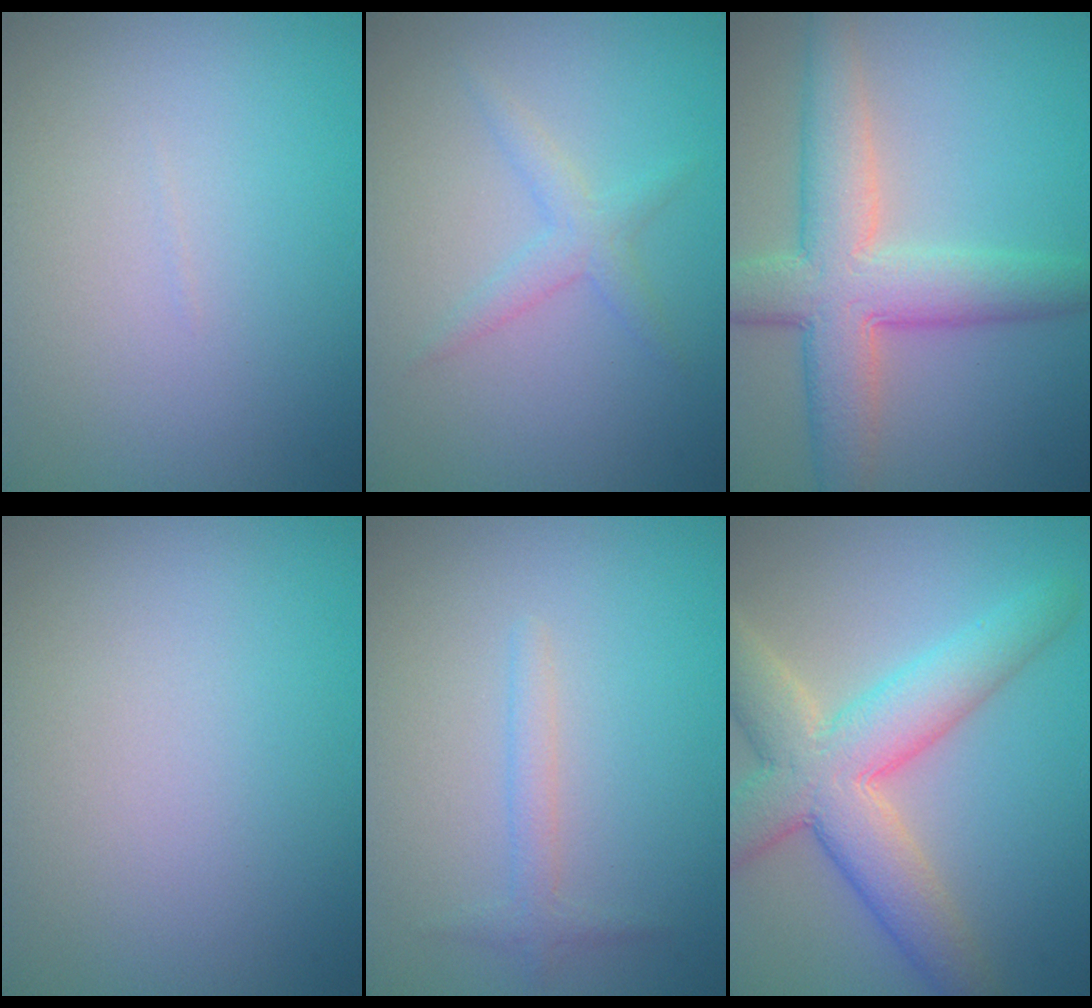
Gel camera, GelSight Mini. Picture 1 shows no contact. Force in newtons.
{"total": 1.8, "press": 1.8, "slide": 0.1}
{"total": 7.2, "press": 7.2, "slide": 0.1}
{"total": 0.0}
{"total": 1.4, "press": 1.4, "slide": 0.0}
{"total": 8.0, "press": 8.0, "slide": 0.7}